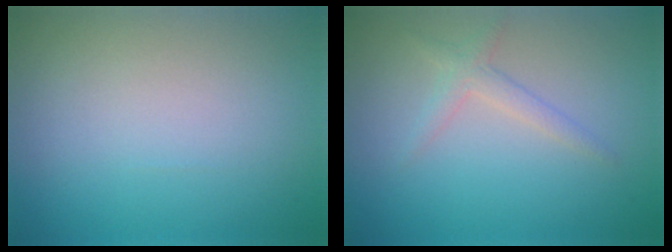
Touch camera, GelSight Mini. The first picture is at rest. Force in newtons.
{"total": 1.6, "press": 1.6, "slide": 0.1}